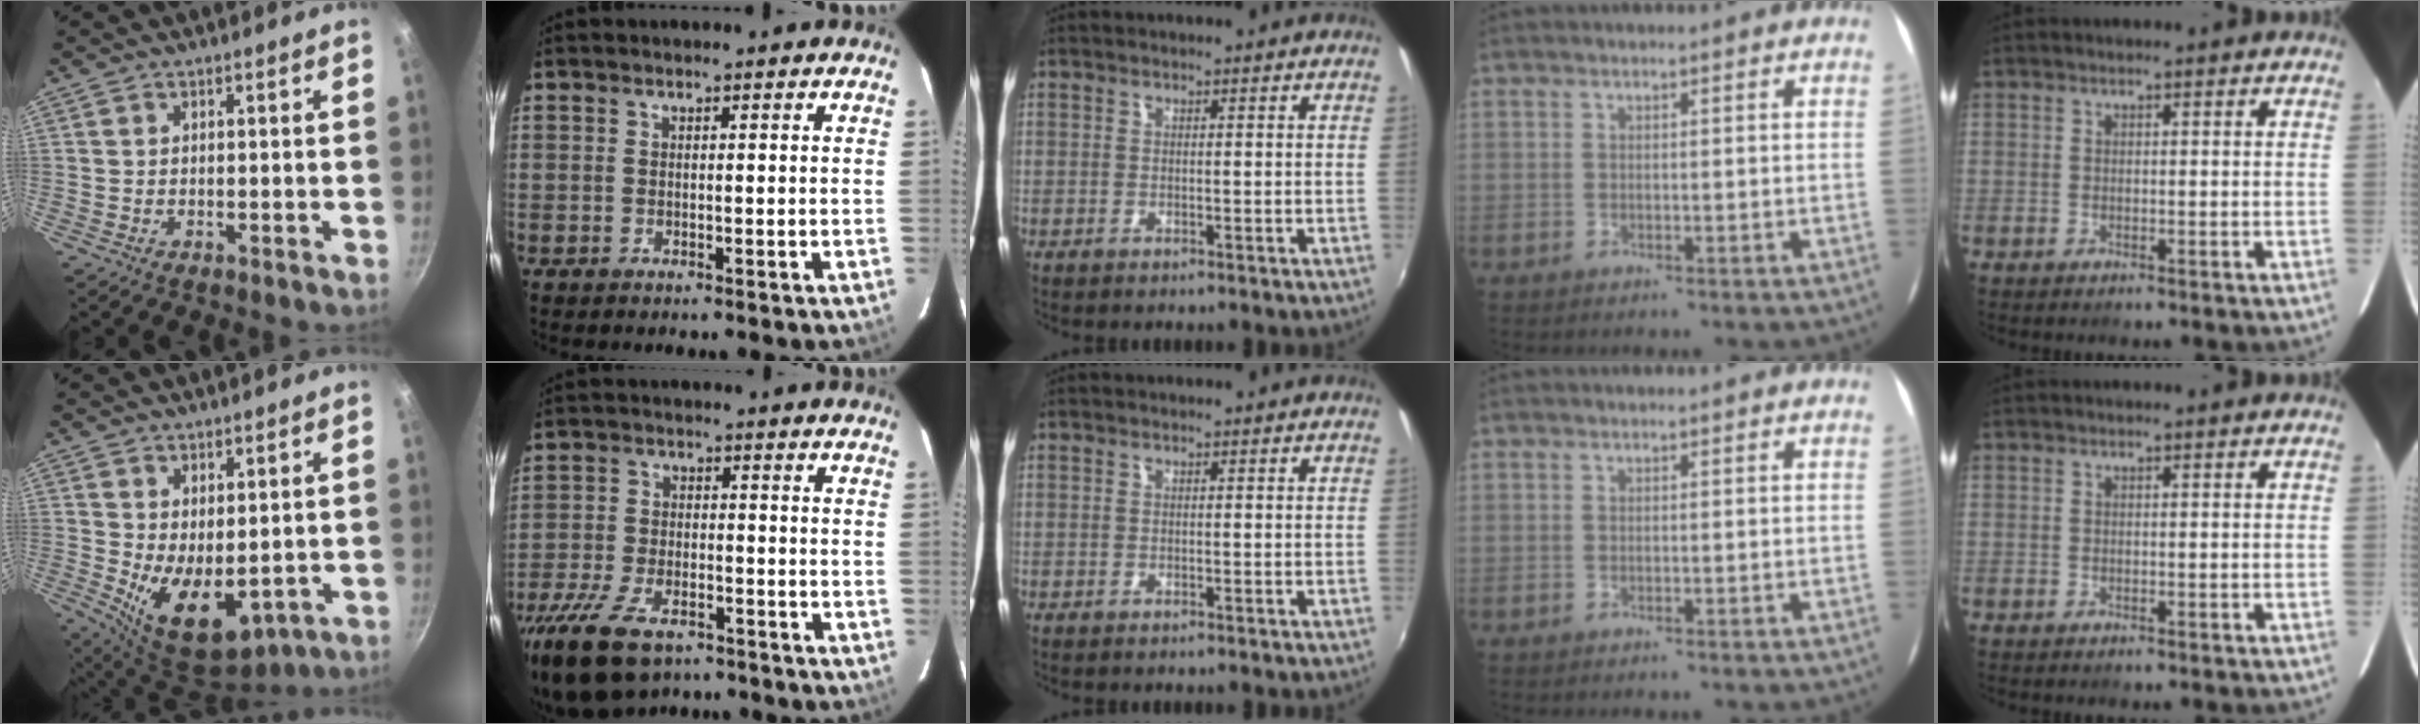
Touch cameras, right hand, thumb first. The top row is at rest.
{"thumb": {"total": 11.0, "force": [0.1, 6.5, 8.9], "torque": [-0.117, -0.029, 0.026]}, "index": {"total": 15.3, "force": [-10.7, 7.2, 8.2], "torque": [-0.193, -0.027, -0.192]}}